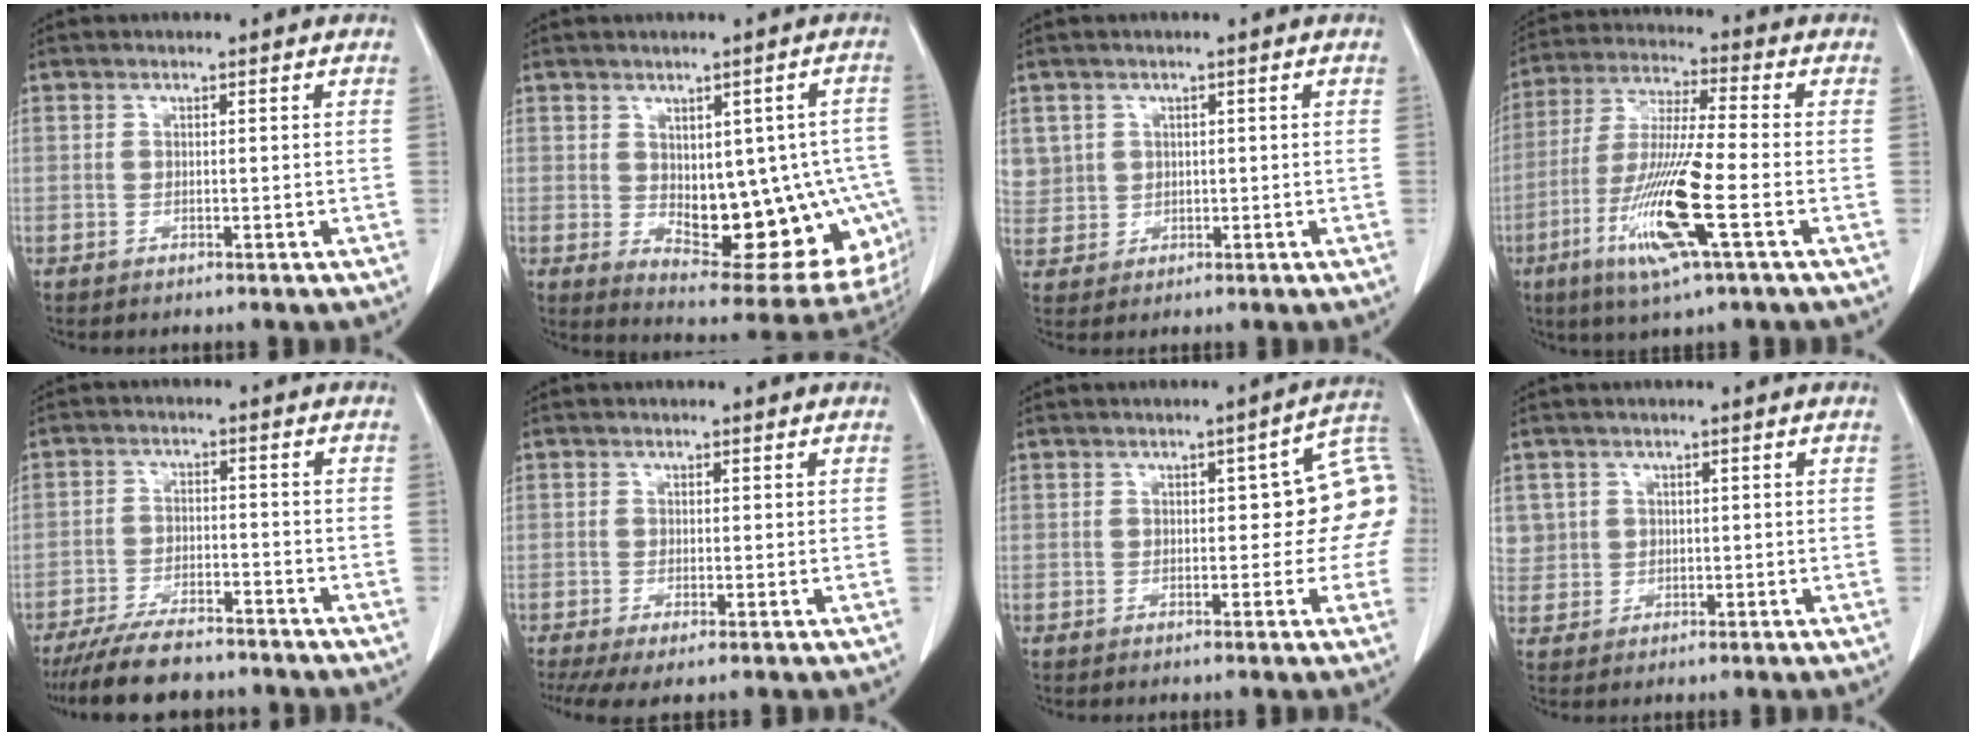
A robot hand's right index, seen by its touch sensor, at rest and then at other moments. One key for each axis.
{"total": 16.7, "fx": -1.9, "fy": 8.8, "fz": 14.1, "tx": -0.136, "ty": 0.012, "tz": 0.003}
{"total": 4.7, "fx": 1.7, "fy": 4.4, "fz": -0.1, "tx": 0.012, "ty": 0.007, "tz": 0.043}
{"total": 14.2, "fx": -5.0, "fy": 0.3, "fz": 13.3, "tx": -0.272, "ty": -0.021, "tz": -0.095}
{"total": 9.7, "fx": -8.4, "fy": 2.7, "fz": 4.1, "tx": -0.070, "ty": -0.015, "tz": -0.137}
{"total": 4.5, "fx": -2.4, "fy": 1.4, "fz": 3.5, "tx": -0.067, "ty": -0.011, "tz": -0.041}
{"total": 9.4, "fx": 0.7, "fy": 3.7, "fz": 8.6, "tx": -0.097, "ty": 0.037, "tz": 0.006}
{"total": 3.4, "fx": 1.1, "fy": 3.2, "fz": -0.2, "tx": 0.025, "ty": 0.006, "tz": 0.024}